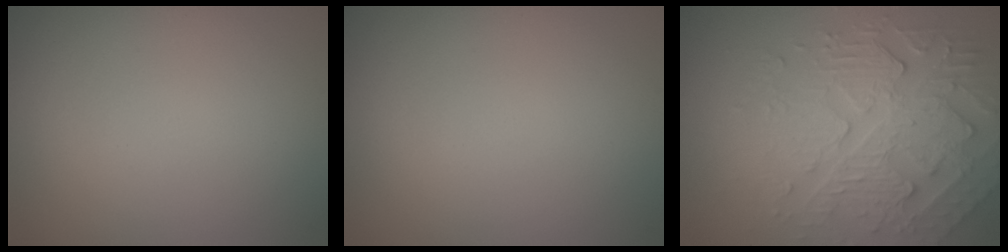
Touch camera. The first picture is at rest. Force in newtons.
{"total": 0.0}
{"total": 5.7, "press": 4.6, "slide": 3.3}